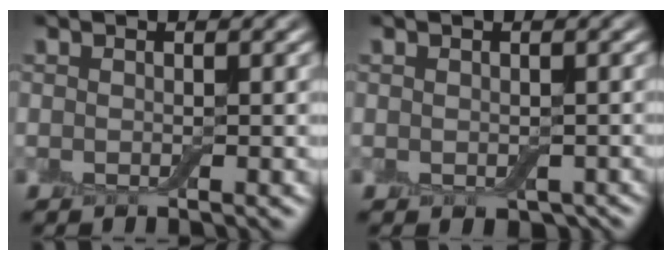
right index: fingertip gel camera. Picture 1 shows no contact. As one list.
[{"total": 1.9, "force": [-0.8, 1.4, 1.1], "torque": [-0.019, -0.015, -0.008]}]